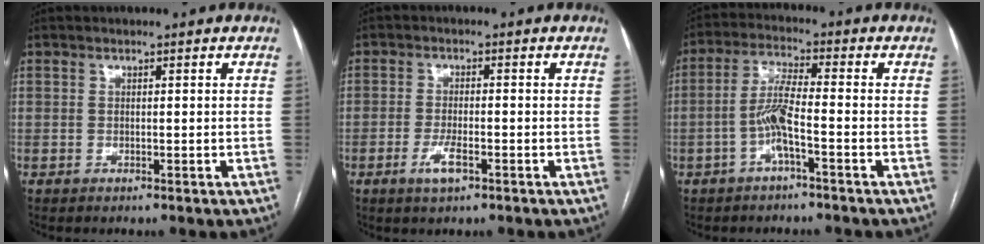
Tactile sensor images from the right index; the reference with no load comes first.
{"total": 3.5, "force": [-1.8, 0.8, 2.9], "torque": [-0.063, -0.002, -0.030]}
{"total": 5.7, "force": [-2.0, 0.2, 5.3], "torque": [-0.112, 0.015, -0.040]}